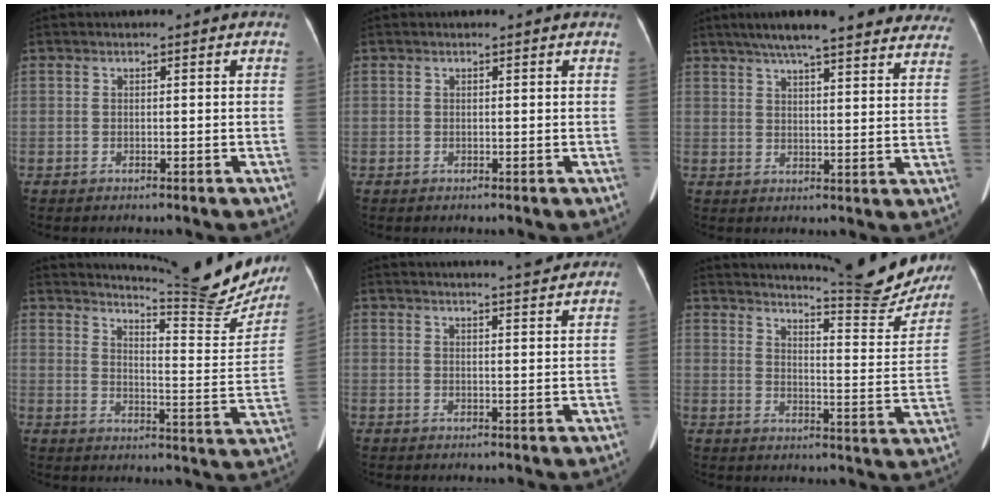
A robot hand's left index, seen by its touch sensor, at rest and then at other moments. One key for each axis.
{"total": 1.4, "fx": 1.3, "fy": 0.4, "fz": 0.2, "tx": -0.015, "ty": 0.014, "tz": 0.009}
{"total": 25.3, "fx": 21.7, "fy": 3.8, "fz": 12.6, "tx": -0.185, "ty": 0.001, "tz": 0.260}
{"total": 20.6, "fx": 19.0, "fy": 1.5, "fz": 7.7, "tx": -0.109, "ty": -0.086, "tz": 0.229}
{"total": 14.5, "fx": 13.4, "fy": 1.0, "fz": 5.3, "tx": -0.074, "ty": 0.016, "tz": 0.165}
{"total": 21.0, "fx": 19.5, "fy": 1.1, "fz": 7.6, "tx": -0.108, "ty": -0.088, "tz": 0.235}